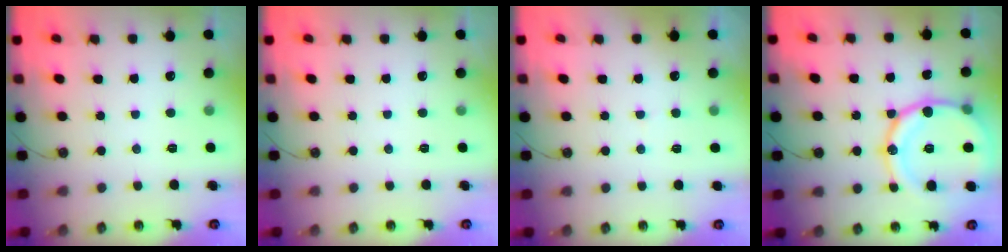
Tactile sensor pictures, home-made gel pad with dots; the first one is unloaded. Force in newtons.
{"total": 0.0}
{"total": 2.8, "press": 2.6, "slide": 1.1}
{"total": 19.6, "press": 19.3, "slide": 3.3}